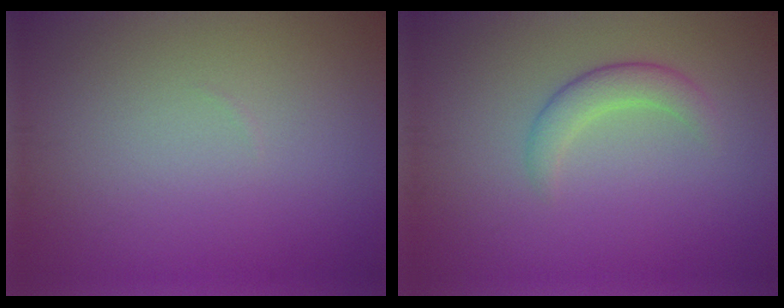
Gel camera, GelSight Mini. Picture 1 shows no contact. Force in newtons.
{"total": 2.4, "press": 2.4, "slide": 0.2}